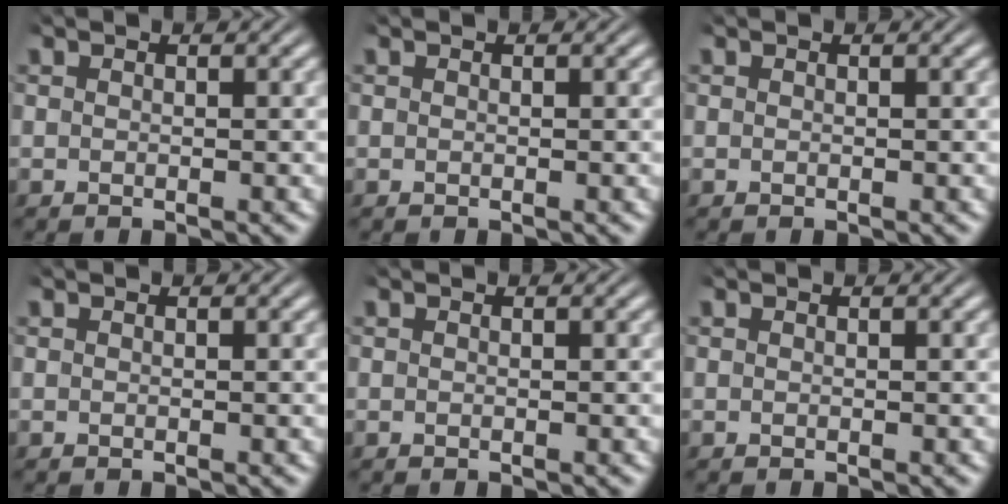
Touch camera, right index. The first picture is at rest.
{"total": 0.0}
{"total": 0.0}
{"total": 0.0}
{"total": 0.0}
{"total": 0.0}